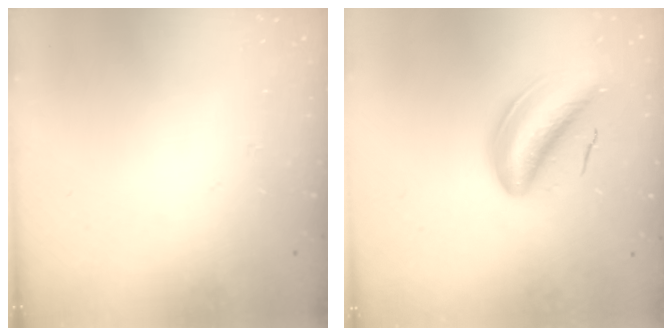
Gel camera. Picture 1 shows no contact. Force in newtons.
{"total": 8.2, "press": 7.8, "slide": 2.5}